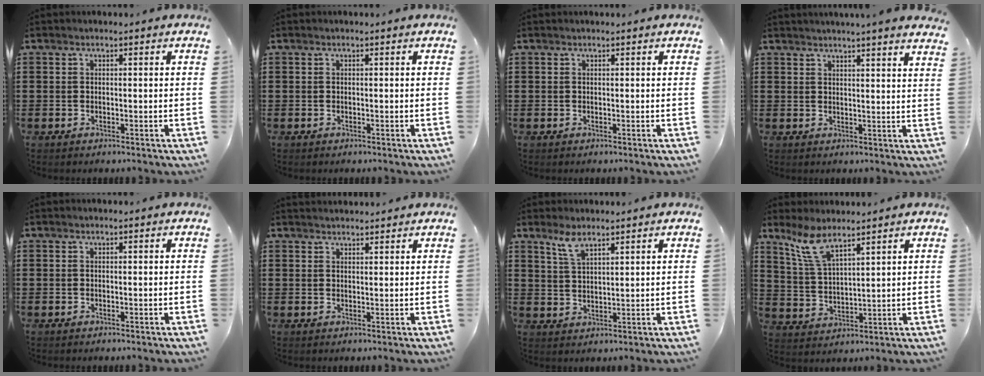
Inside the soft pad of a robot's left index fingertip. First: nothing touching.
{"total": 0.0}
{"total": 0.0}
{"total": 3.0, "force": [2.8, -0.9, 0.4], "torque": [-0.016, -0.014, 0.052]}
{"total": 0.0}
{"total": 1.4, "force": [1.4, 0.2, 0.0], "torque": [-0.002, 0.002, 0.027]}
{"total": 4.1, "force": [3.0, 1.2, 2.5], "torque": [-0.057, 0.003, 0.055]}
{"total": 6.9, "force": [5.3, 1.4, 4.1], "torque": [-0.097, -0.009, 0.097]}